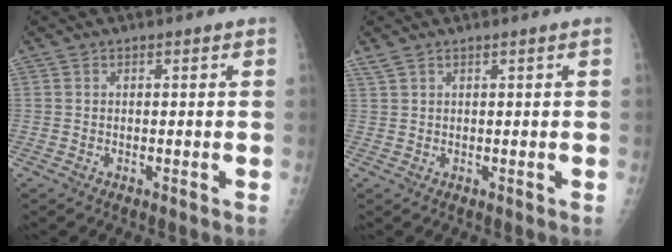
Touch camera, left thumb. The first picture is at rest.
{"total": 1.3, "force": [1.0, -0.1, 0.8], "torque": [-0.026, 0.011, 0.028]}